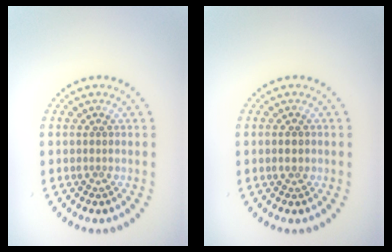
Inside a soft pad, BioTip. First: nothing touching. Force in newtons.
{"total": 1.4, "press": 1.4, "slide": 0.2}